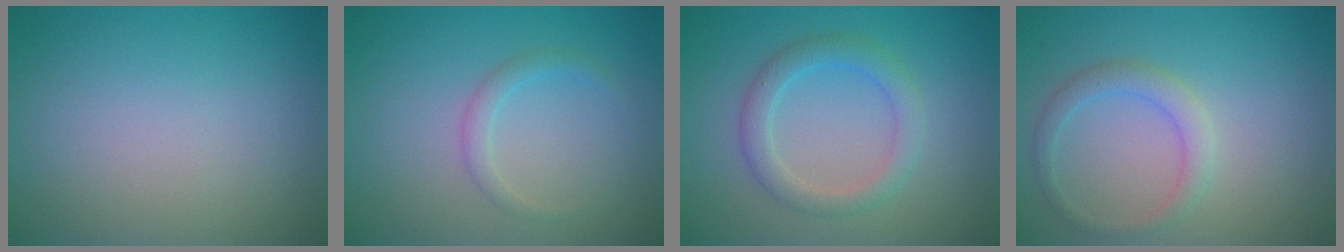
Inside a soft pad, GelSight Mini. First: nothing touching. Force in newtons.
{"total": 1.4, "press": 1.4, "slide": 0.0}
{"total": 2.9, "press": 2.9, "slide": 0.2}
{"total": 2.2, "press": 2.2, "slide": 0.2}